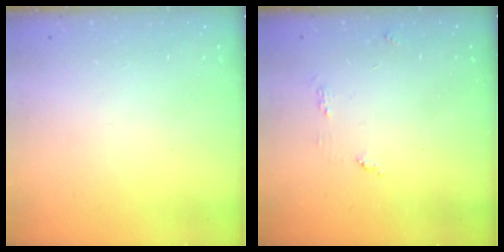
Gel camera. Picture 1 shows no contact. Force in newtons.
{"total": 3.9, "press": 3.9, "slide": 0.3}